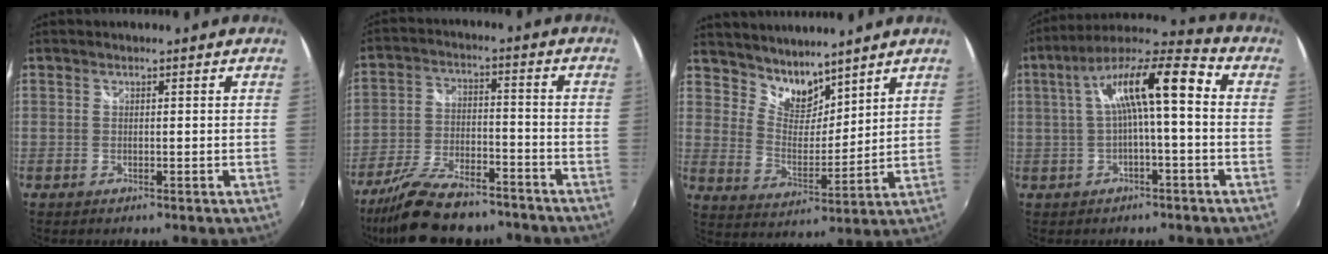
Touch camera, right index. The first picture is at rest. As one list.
[{"total": 17.2, "force": [-14.0, 5.7, 8.1], "torque": [-0.170, -0.019, -0.227]}, {"total": 8.6, "force": [7.4, 3.6, 2.3], "torque": [-0.035, 0.001, 0.141]}, {"total": 13.0, "force": [0.7, 2.6, 12.7], "torque": [-0.226, 0.033, 0.011]}]